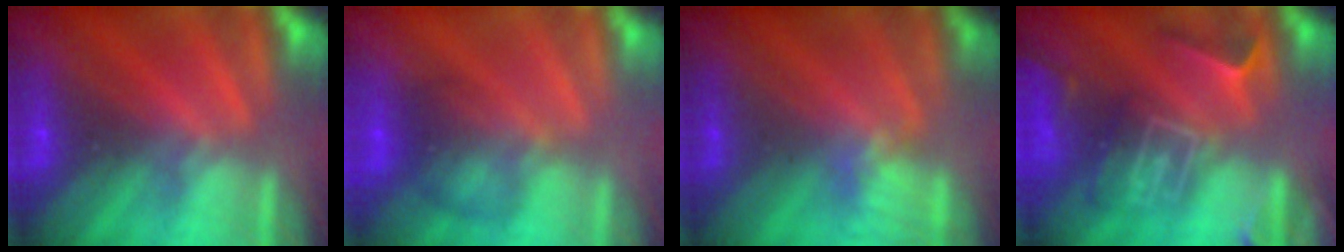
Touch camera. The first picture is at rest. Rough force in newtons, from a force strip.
{"total": 2.0}
{"total": 2.3}
{"total": 9.1}